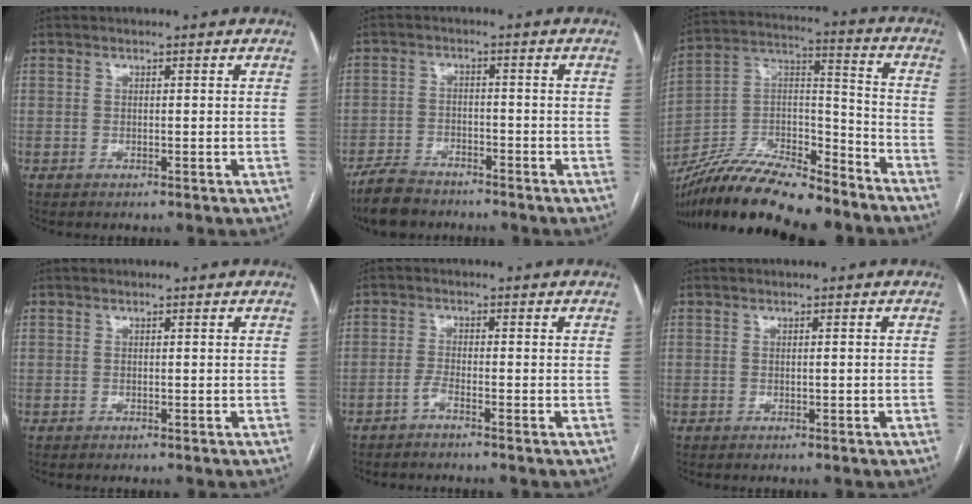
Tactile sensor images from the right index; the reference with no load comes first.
{"total": 6.6, "force": [-5.6, 2.6, 2.3], "torque": [-0.050, -0.012, -0.105]}
{"total": 22.1, "force": [-19.0, 5.0, 10.1], "torque": [-0.195, 0.006, -0.331]}
{"total": 0.0}
{"total": 1.7, "force": [-1.4, -0.2, 1.0], "torque": [-0.024, 0.001, -0.032]}
{"total": 0.5, "force": [-0.1, 0.0, 0.5], "torque": [-0.010, 0.000, 0.001]}